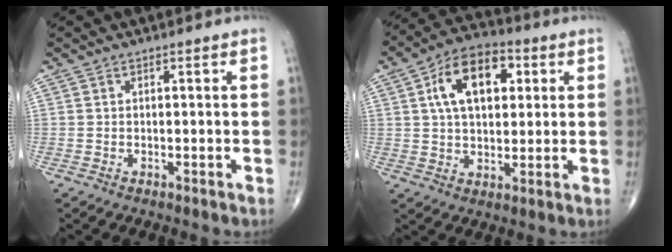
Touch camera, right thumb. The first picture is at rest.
{"total": 14.0, "force": [3.9, 8.2, 10.7], "torque": [-0.161, 0.010, 0.060]}